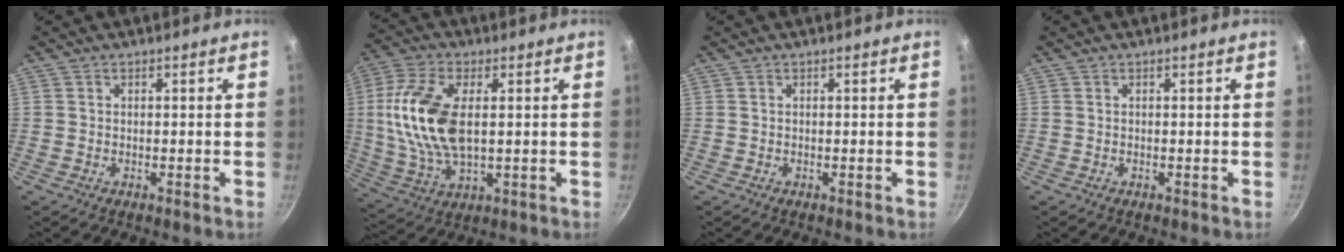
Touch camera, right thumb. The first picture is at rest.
{"total": 15.8, "force": [1.9, 8.2, 13.4], "torque": [-0.266, 0.001, 0.036]}
{"total": 0.0}
{"total": 0.0}